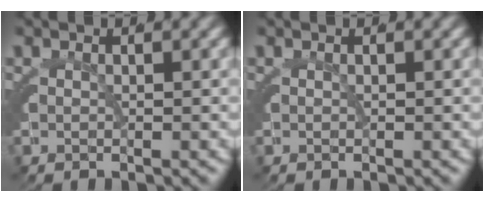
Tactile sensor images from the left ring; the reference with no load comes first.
{"total": 0.0}